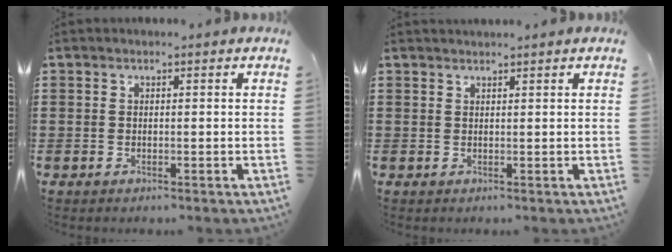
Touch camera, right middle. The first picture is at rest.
{"total": 0.9, "force": [0.9, 0.0, 0.1], "torque": [-0.003, -0.002, 0.018]}